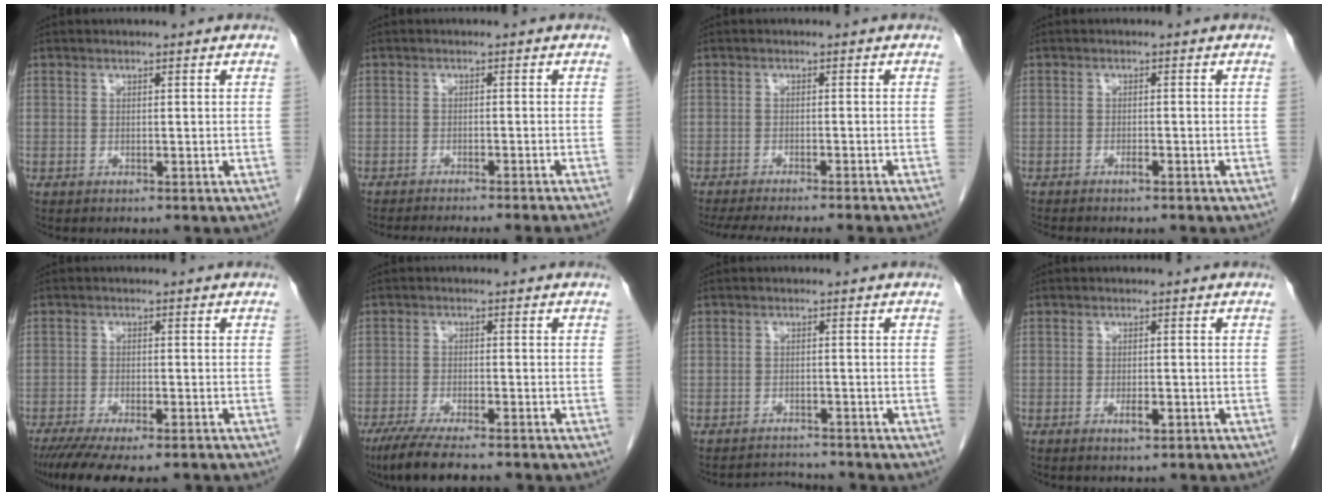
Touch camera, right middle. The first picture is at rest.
{"total": 12.2, "force": [-11.0, -0.6, 5.0], "torque": [-0.047, -0.029, -0.140]}
{"total": 13.9, "force": [-12.5, 0.2, 6.2], "torque": [-0.085, -0.029, -0.169]}
{"total": 2.0, "force": [-1.7, 0.0, 1.0], "torque": [-0.020, -0.003, -0.023]}
{"total": 11.2, "force": [-8.7, 2.7, 6.6], "torque": [-0.110, -0.019, -0.132]}
{"total": 8.2, "force": [-6.5, 1.0, 5.0], "torque": [-0.083, -0.021, -0.104]}
{"total": 2.6, "force": [-2.5, 0.2, -0.9], "torque": [0.010, -0.010, -0.039]}
{"total": 1.7, "force": [-0.8, 0.5, 1.4], "torque": [-0.029, -0.003, -0.011]}